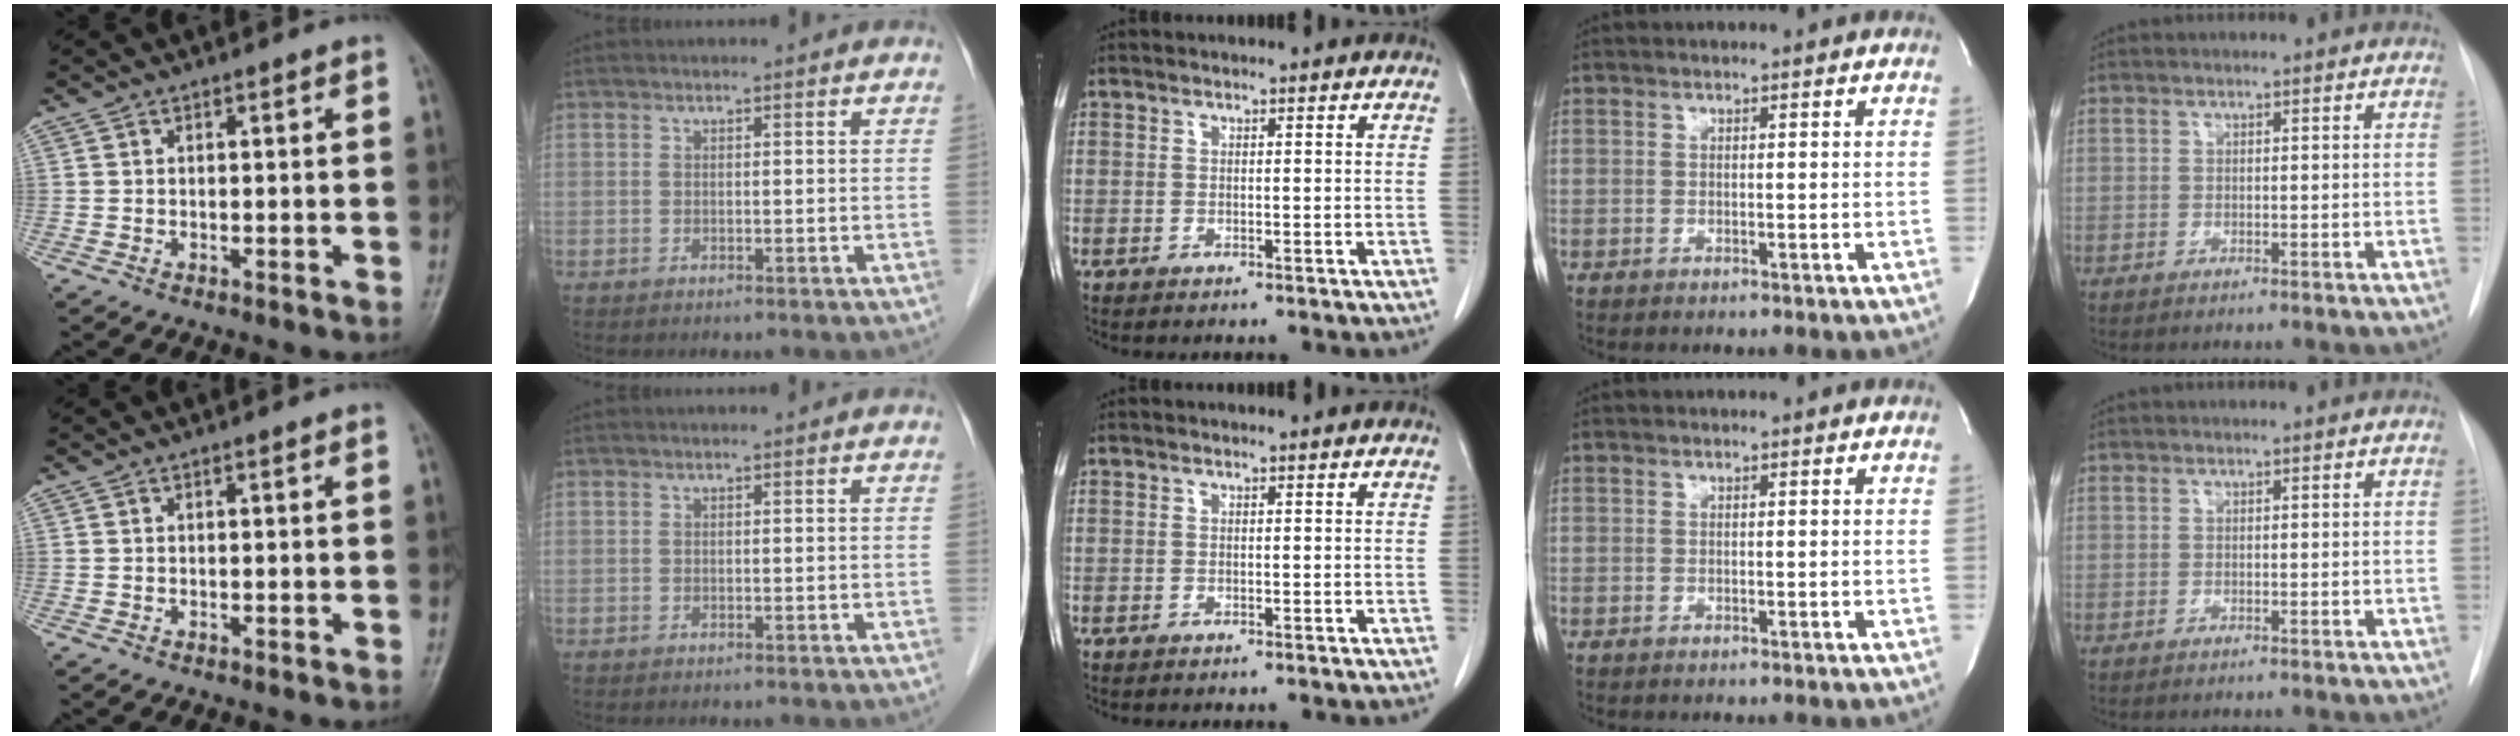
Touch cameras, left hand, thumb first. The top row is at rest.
{}